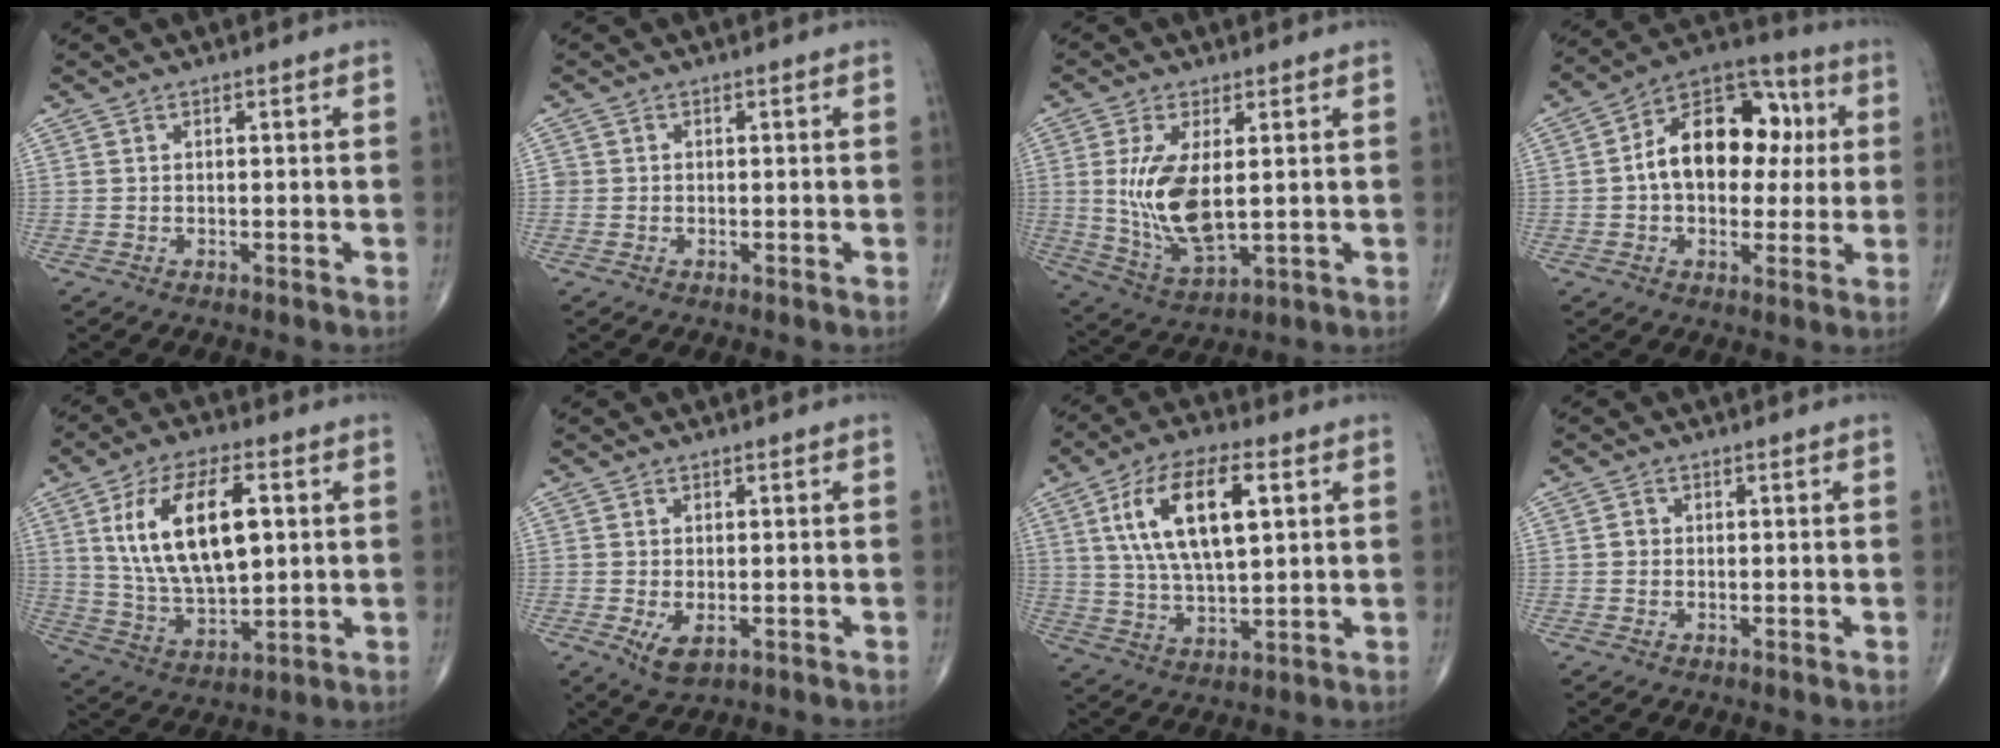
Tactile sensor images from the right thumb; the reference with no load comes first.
{"total": 0.8, "force": [-0.2, 0.8, 0.1], "torque": [0.004, 0.004, -0.005]}
{"total": 12.1, "force": [1.2, 5.3, 10.8], "torque": [-0.216, -0.021, 0.038]}
{"total": 17.6, "force": [2.0, 11.6, 13.1], "torque": [-0.155, 0.031, 0.020]}
{"total": 18.1, "force": [4.2, 8.7, 15.3], "torque": [-0.264, -0.007, 0.083]}
{"total": 3.9, "force": [-1.1, 2.0, 3.2], "torque": [-0.060, -0.011, -0.013]}
{"total": 15.9, "force": [4.8, 6.8, 13.6], "torque": [-0.244, -0.001, 0.087]}
{"total": 1.1, "force": [-0.1, 1.1, 0.4], "torque": [-0.002, 0.003, -0.002]}